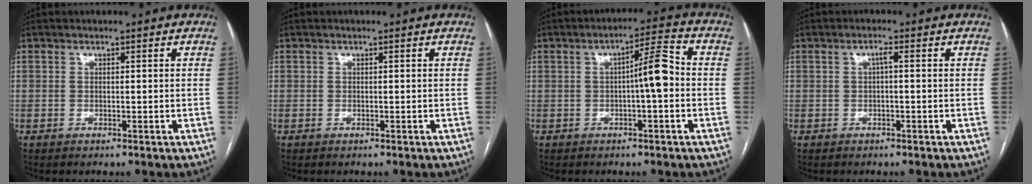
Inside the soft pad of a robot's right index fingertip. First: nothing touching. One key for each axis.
{"total": 0.0}
{"total": 5.8, "fx": -0.5, "fy": 0.6, "fz": 5.8, "tx": -0.086, "ty": 0.018, "tz": -0.009}
{"total": 1.3, "fx": 0.1, "fy": 0.2, "fz": 1.3, "tx": -0.022, "ty": 0.004, "tz": 0.002}